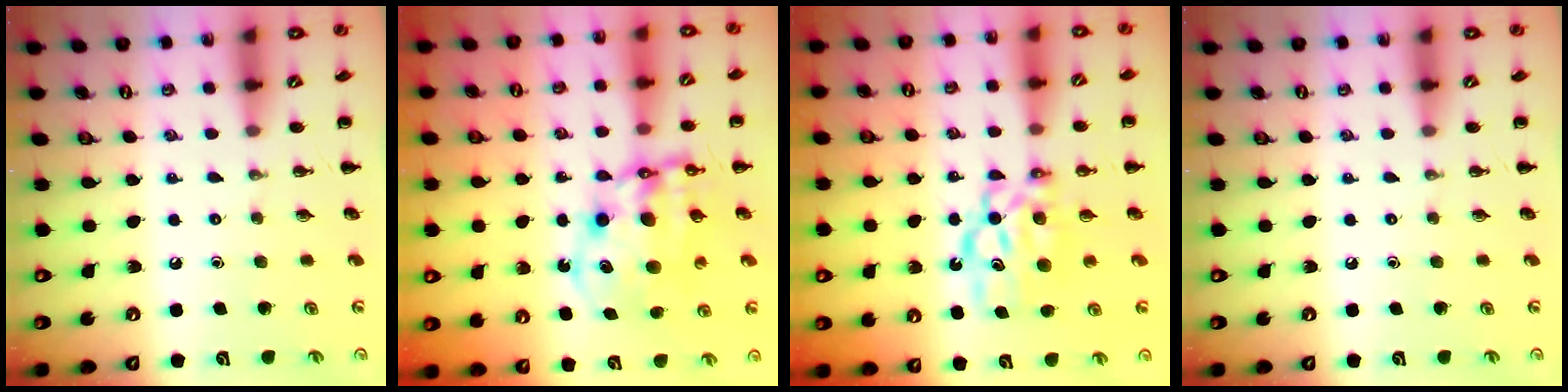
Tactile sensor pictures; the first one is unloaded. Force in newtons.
{"total": 10.6, "press": 10.3, "slide": 2.5}
{"total": 8.1, "press": 8.0, "slide": 1.2}
{"total": 0.0}